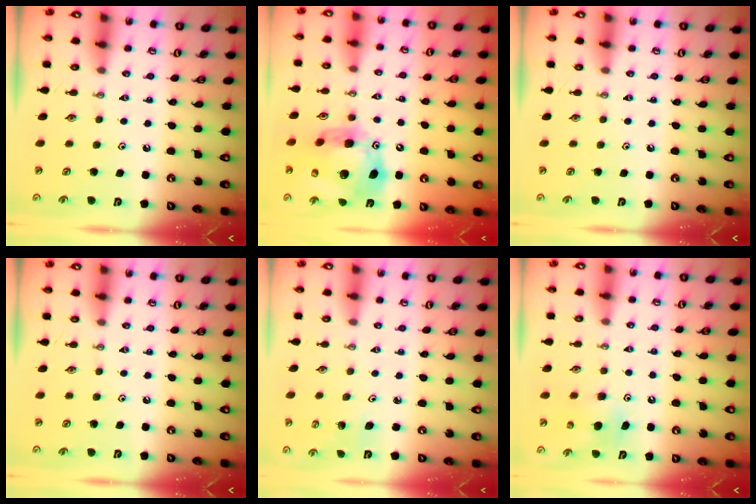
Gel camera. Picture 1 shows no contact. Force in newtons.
{"total": 18.0, "press": 17.9, "slide": 2.1}
{"total": 0.0}
{"total": 0.0}
{"total": 2.9, "press": 2.8, "slide": 0.8}
{"total": 6.3, "press": 6.2, "slide": 0.6}